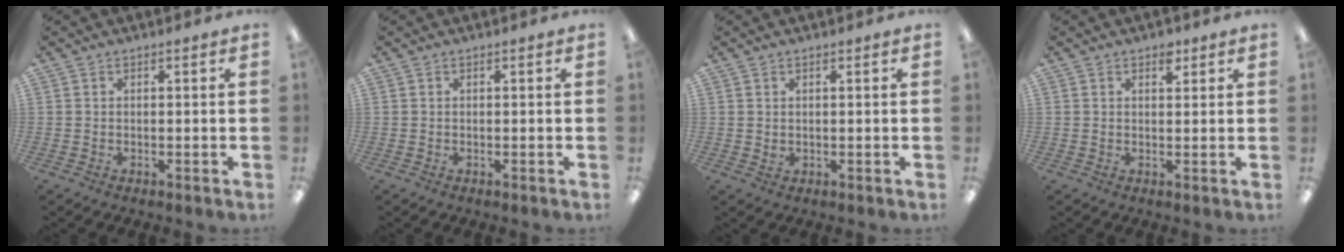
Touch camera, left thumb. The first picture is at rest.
{"total": 0.0}
{"total": 1.0, "force": [0.6, 0.6, 0.6], "torque": [-0.004, -0.001, 0.008]}
{"total": 2.9, "force": [1.8, 1.5, 1.7], "torque": [-0.012, -0.007, 0.026]}